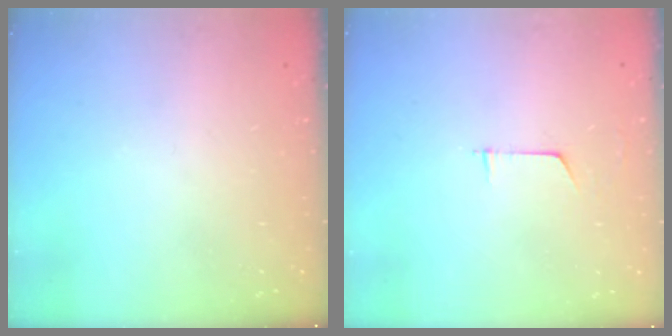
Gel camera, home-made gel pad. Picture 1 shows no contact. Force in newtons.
{"total": 3.2, "press": 3.2, "slide": 0.3}